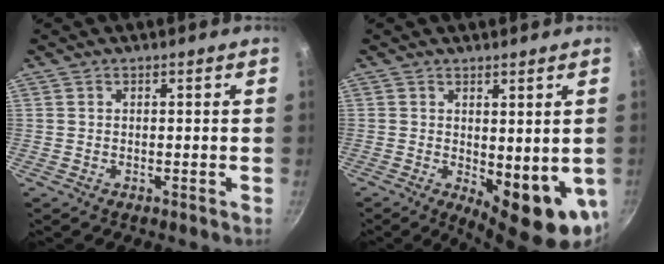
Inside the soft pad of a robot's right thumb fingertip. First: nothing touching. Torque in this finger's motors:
{"motor_torque": [-0.02, 1.09, 0.83, 0.56, 0.07]}